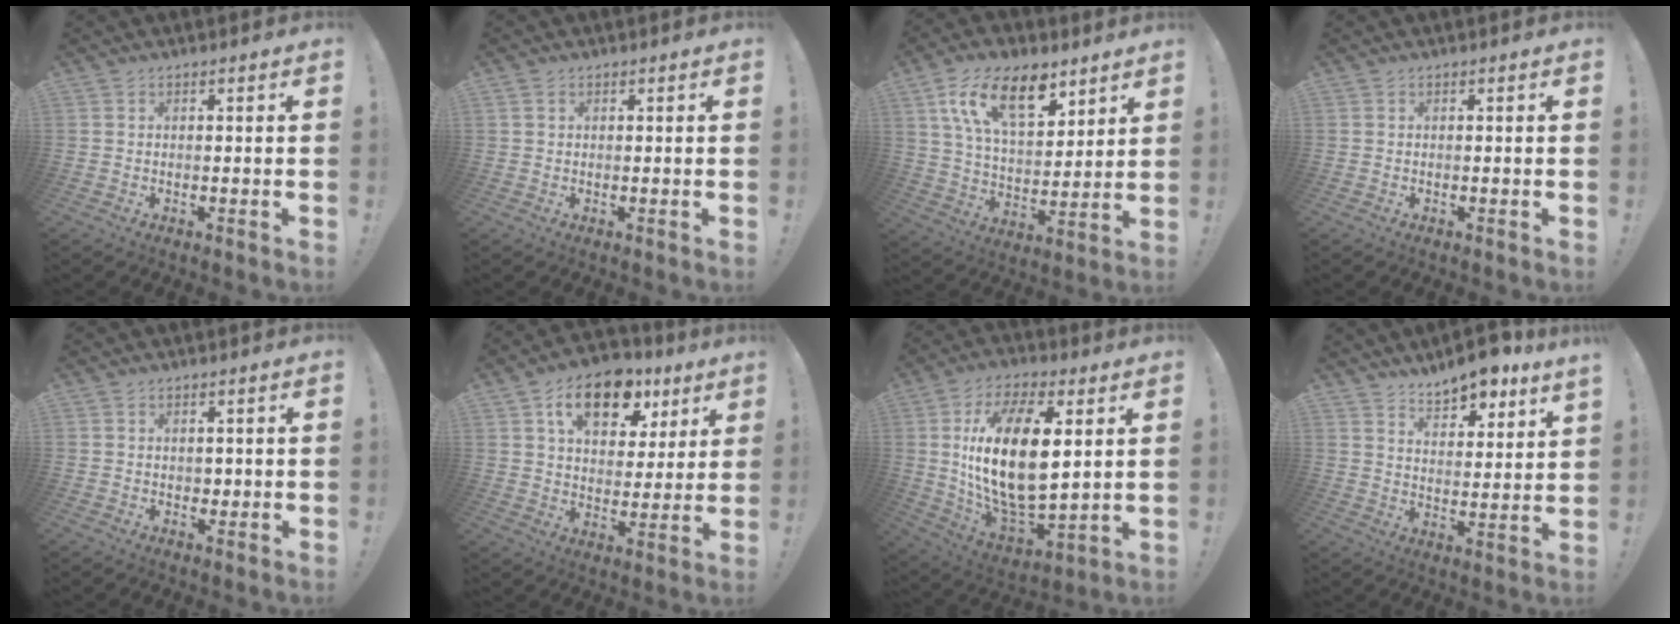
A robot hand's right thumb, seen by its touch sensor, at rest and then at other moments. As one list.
[{"total": 1.1, "force": [0.6, 0.9, 0.3], "torque": [0.002, -0.001, 0.010]}, {"total": 17.7, "force": [9.7, 8.8, 11.9], "torque": [-0.201, -0.037, 0.175]}, {"total": 0.0}, {"total": 1.6, "force": [0.4, 1.6, 0.4], "torque": [0.003, -0.001, 0.004]}, {"total": 16.2, "force": [8.9, 9.5, 9.6], "torque": [-0.145, -0.037, 0.157]}, {"total": 23.3, "force": [4.5, 11.3, 19.9], "torque": [-0.384, -0.022, 0.078]}, {"total": 8.9, "force": [7.8, 1.8, 3.8], "torque": [-0.061, -0.057, 0.139]}]